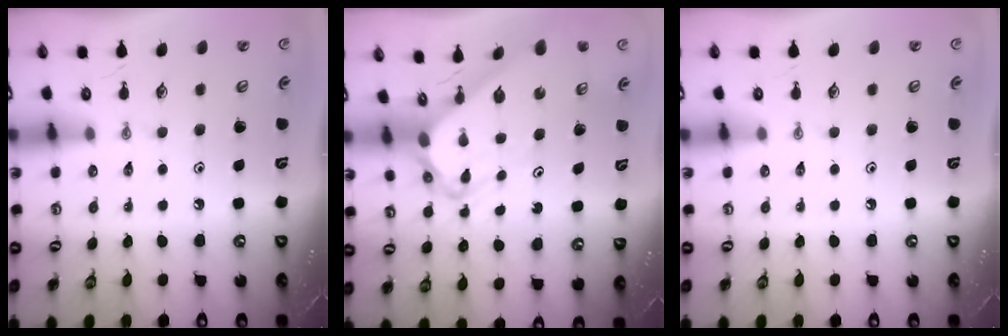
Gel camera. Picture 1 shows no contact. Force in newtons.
{"total": 5.9, "press": 5.9, "slide": 0.5}
{"total": 0.0}